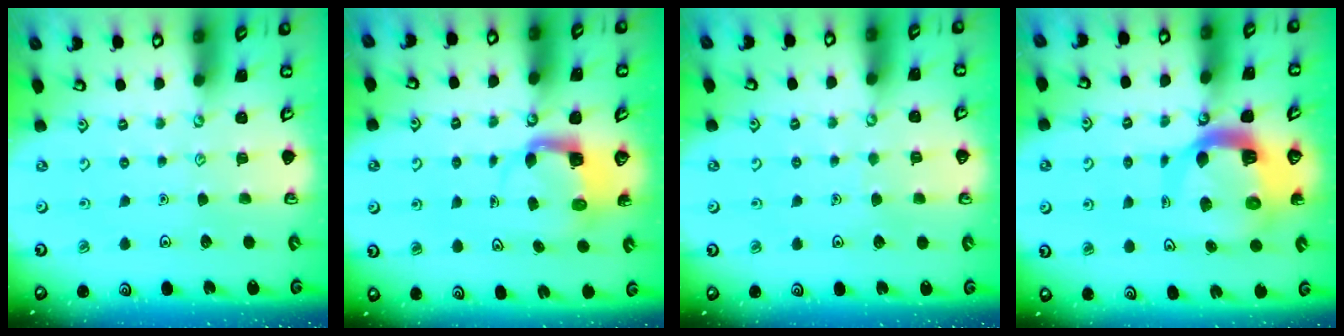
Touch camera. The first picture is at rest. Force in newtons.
{"total": 3.9, "press": 3.9, "slide": 0.2}
{"total": 2.4, "press": 2.4, "slide": 0.2}
{"total": 11.1, "press": 11.0, "slide": 1.5}